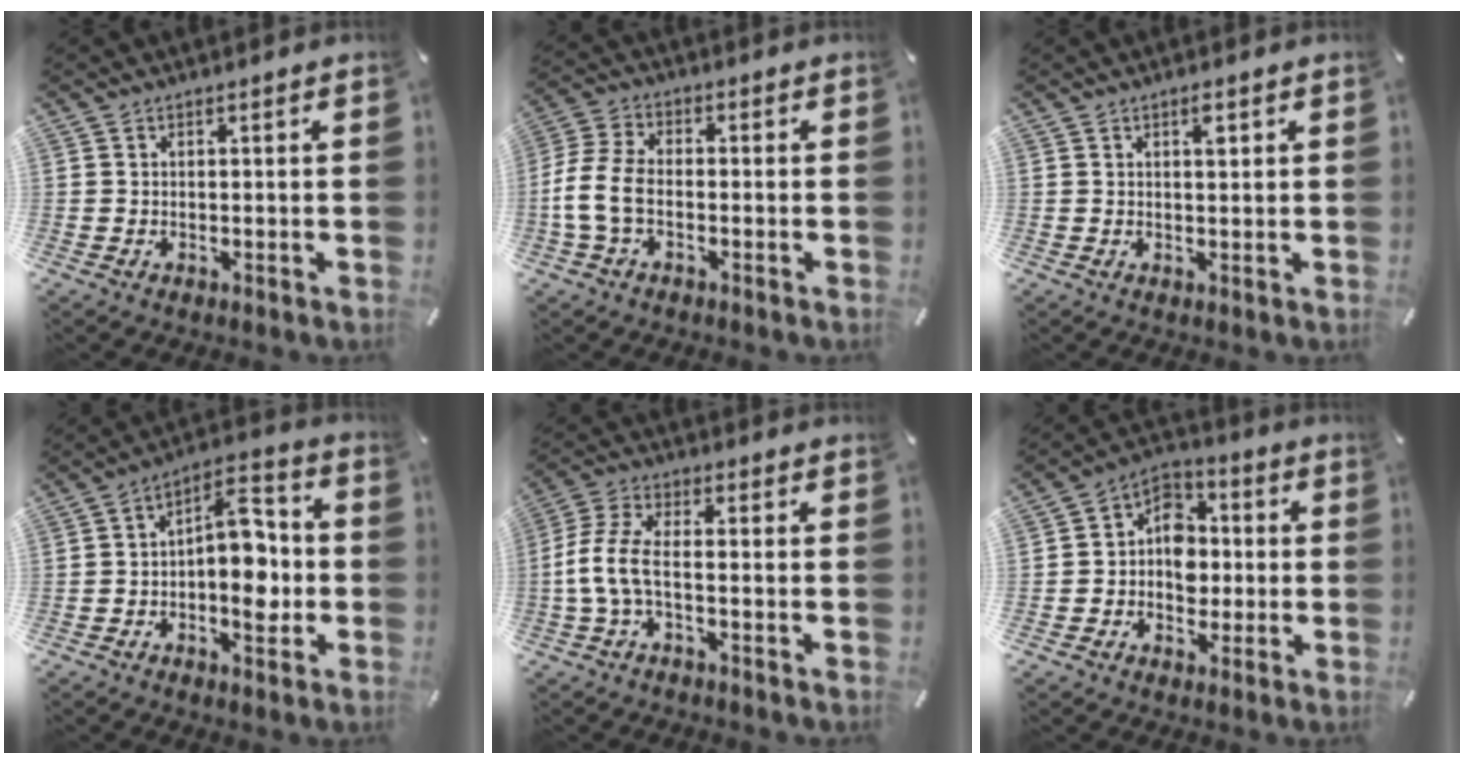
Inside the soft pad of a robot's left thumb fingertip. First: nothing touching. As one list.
[{"total": 8.1, "force": [-2.4, 5.0, 6.0], "torque": [-0.142, 0.002, -0.046]}, {"total": 2.1, "force": [0.9, 0.7, 1.7], "torque": [-0.028, -0.001, 0.013]}, {"total": 12.0, "force": [-2.0, 7.1, 9.4], "torque": [-0.122, 0.003, -0.033]}, {"total": 8.0, "force": [-2.4, 3.4, 6.9], "torque": [-0.154, -0.004, -0.047]}, {"total": 9.3, "force": [-1.6, 8.3, 4.0], "torque": [-0.063, 0.013, -0.030]}]